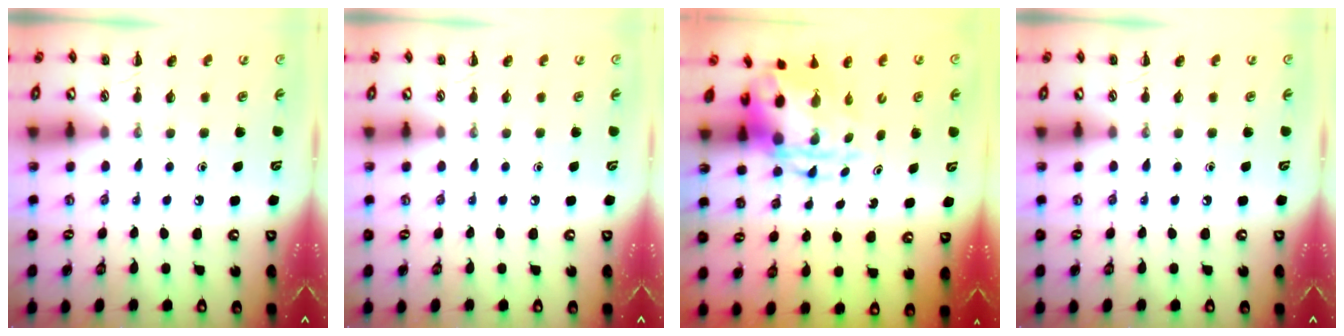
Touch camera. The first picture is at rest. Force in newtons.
{"total": 0.0}
{"total": 6.3, "press": 6.0, "slide": 1.8}
{"total": 0.0}